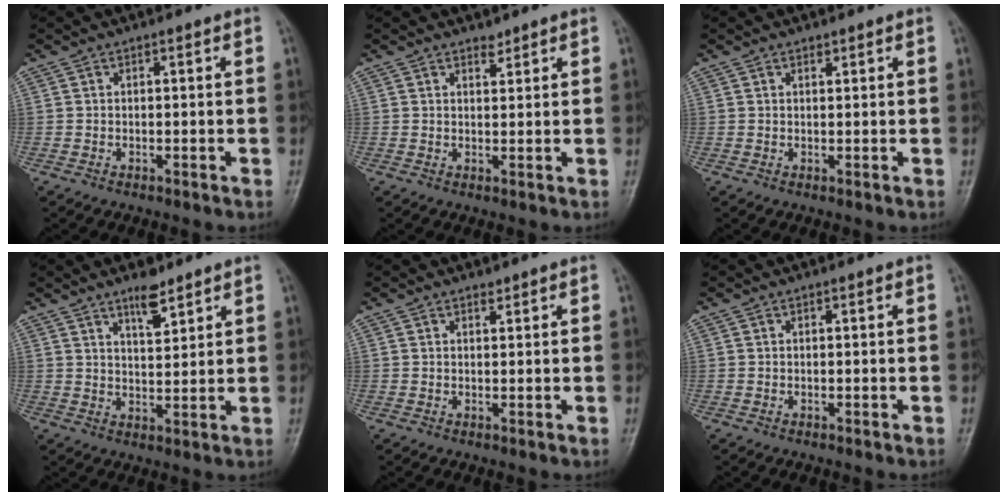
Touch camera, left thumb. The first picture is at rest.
{"total": 1.6, "force": [1.4, 0.6, 0.4], "torque": [0.004, -0.012, 0.021]}
{"total": 0.8, "force": [0.7, 0.4, 0.3], "torque": [-0.001, -0.005, 0.009]}
{"total": 5.2, "force": [3.9, 1.6, 3.0], "torque": [-0.038, -0.032, 0.066]}
{"total": 0.9, "force": [0.8, 0.3, 0.2], "torque": [0.000, -0.007, 0.012]}
{"total": 0.0}